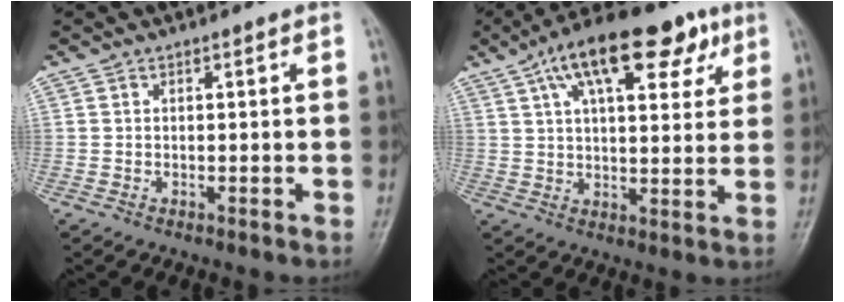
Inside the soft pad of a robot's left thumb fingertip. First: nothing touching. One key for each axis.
{"total": 18.6, "fx": 9.4, "fy": 8.0, "fz": 13.9, "tx": -0.191, "ty": 0.002, "tz": 0.145}